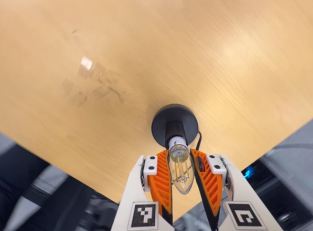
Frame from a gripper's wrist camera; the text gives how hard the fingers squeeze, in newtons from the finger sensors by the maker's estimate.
{"total": 14.6, "left": 14.4, "right": 14.9}